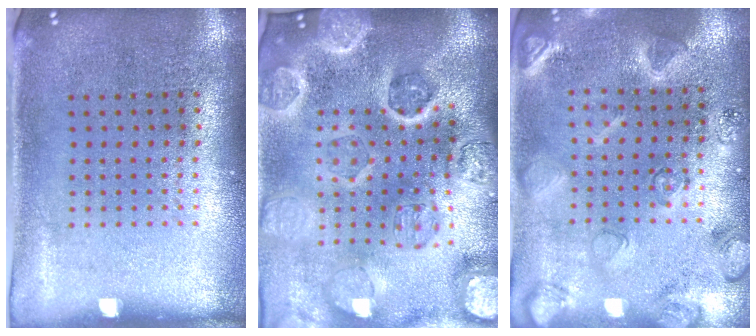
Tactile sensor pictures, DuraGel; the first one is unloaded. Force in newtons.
{"total": 5.4, "press": 4.6, "slide": 2.8}
{"total": 2.5, "press": 2.5, "slide": 0.1}